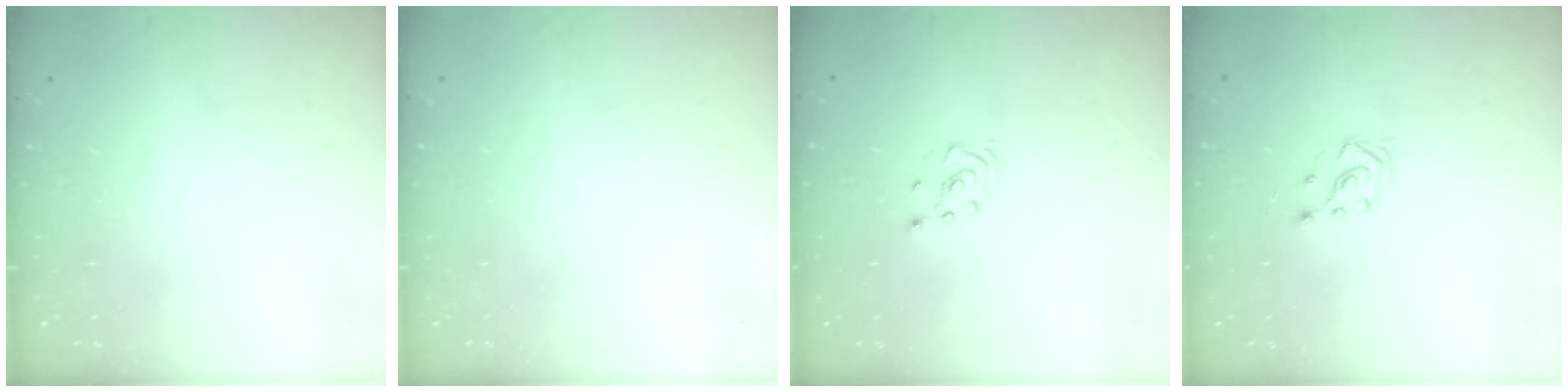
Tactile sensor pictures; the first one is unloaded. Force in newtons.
{"total": 0.0}
{"total": 2.8, "press": 2.6, "slide": 1.1}
{"total": 2.9, "press": 2.7, "slide": 1.0}